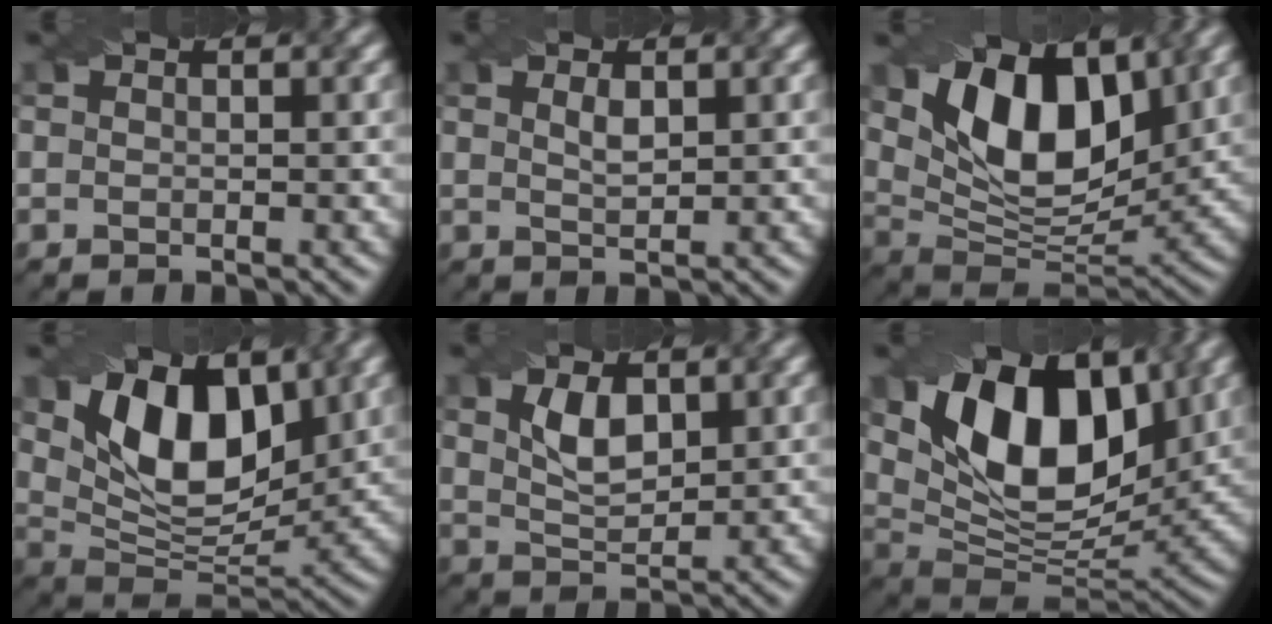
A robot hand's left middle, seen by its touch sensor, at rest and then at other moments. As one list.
[{"total": 1.2, "force": [0.7, 0.4, 1.0], "torque": [-0.021, 0.000, 0.014]}, {"total": 10.9, "force": [4.3, 6.1, 7.9], "torque": [-0.150, -0.005, 0.077]}, {"total": 9.8, "force": [3.7, 5.6, 7.1], "torque": [-0.134, -0.007, 0.064]}, {"total": 3.4, "force": [1.4, 1.8, 2.5], "torque": [-0.053, 0.000, 0.031]}, {"total": 12.9, "force": [4.5, 7.3, 9.7], "torque": [-0.163, 0.003, 0.077]}]